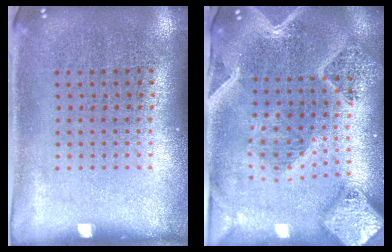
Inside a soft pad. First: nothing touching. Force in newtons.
{"total": 3.2, "press": 2.7, "slide": 1.6}